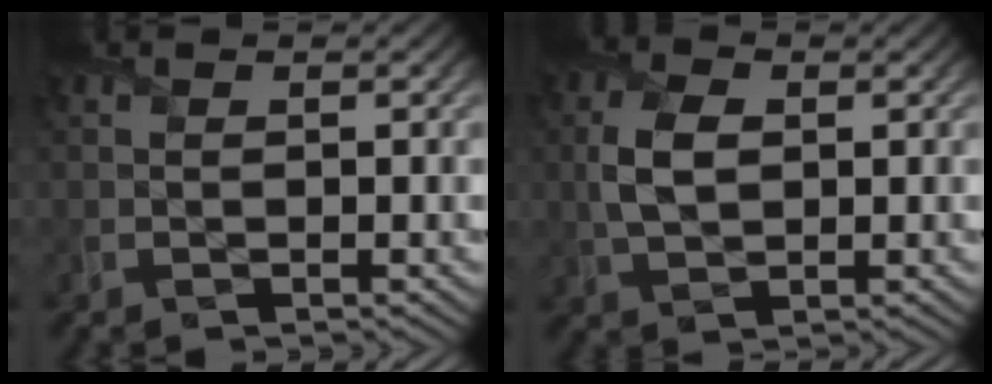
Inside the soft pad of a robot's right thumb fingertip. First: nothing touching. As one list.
[{"total": 4.9, "force": [0.6, 3.1, 3.8], "torque": [-0.094, 0.004, 0.010]}]